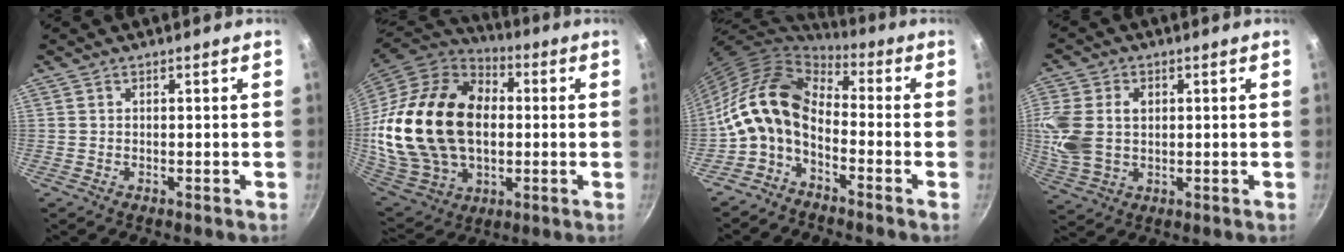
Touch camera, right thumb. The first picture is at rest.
{"total": 30.6, "force": [1.8, 21.0, 22.2], "torque": [-0.423, 0.017, 0.046]}
{"total": 10.6, "force": [-2.5, 7.9, 6.5], "torque": [-0.103, 0.043, -0.065]}
{"total": 11.7, "force": [1.5, 8.5, 7.9], "torque": [-0.169, -0.002, 0.029]}